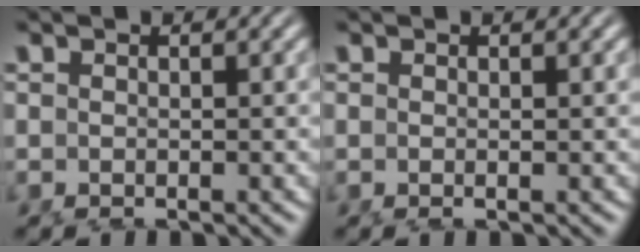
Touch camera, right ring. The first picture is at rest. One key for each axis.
{"total": 1.0, "fx": 0.1, "fy": -0.8, "fz": 0.5, "tx": -0.001, "ty": 0.004, "tz": 0.000}